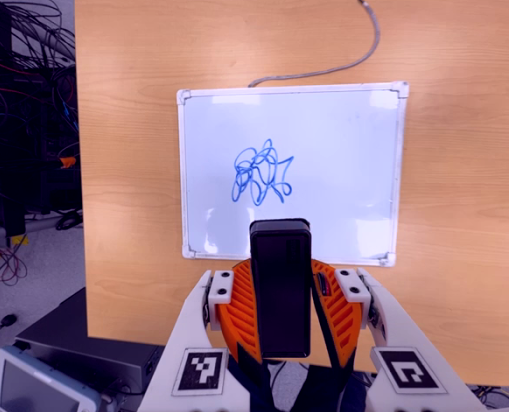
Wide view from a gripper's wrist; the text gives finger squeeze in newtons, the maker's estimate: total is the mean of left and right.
{"total": 8.6, "left": 7.7, "right": 9.5}